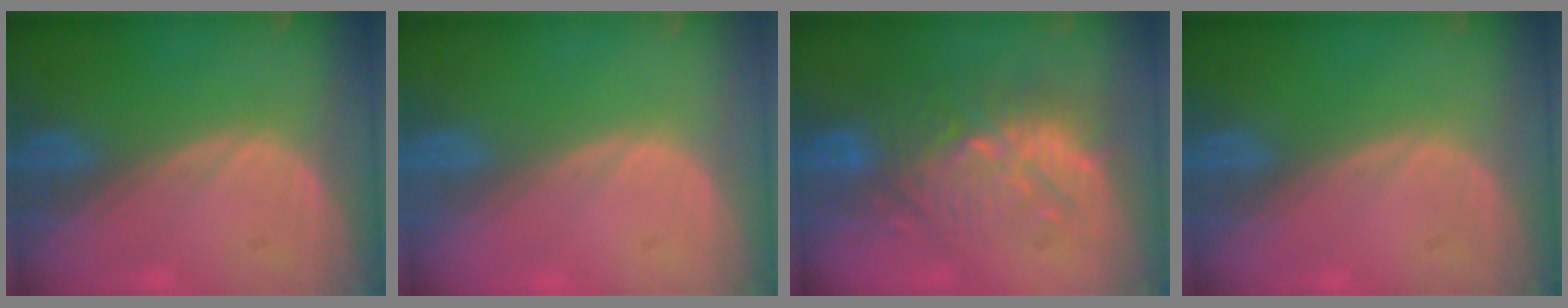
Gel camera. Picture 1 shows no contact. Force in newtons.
{"total": 0.0}
{"total": 9.1, "press": 9.0, "slide": 1.6}
{"total": 0.0}